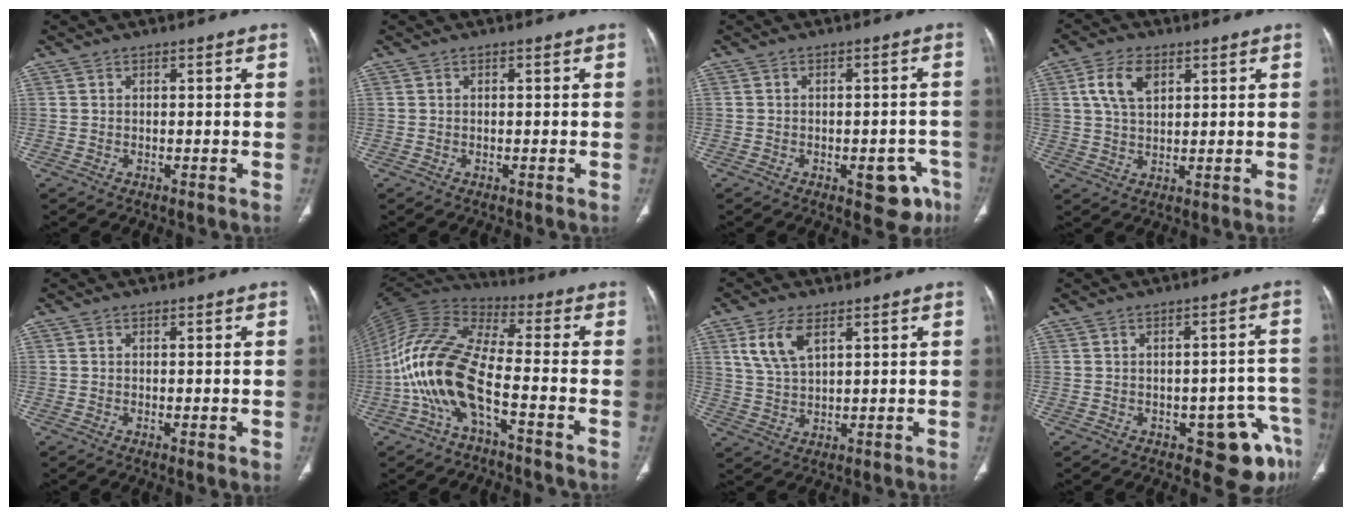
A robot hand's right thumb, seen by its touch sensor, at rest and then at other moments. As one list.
[{"total": 0.0}, {"total": 7.5, "force": [-3.6, 3.9, 5.2], "torque": [-0.027, 0.021, -0.039]}, {"total": 7.3, "force": [2.8, 4.4, 5.1], "torque": [-0.094, -0.005, 0.054]}, {"total": 1.2, "force": [-0.1, 0.3, 1.2], "torque": [-0.026, -0.008, -0.001]}, {"total": 16.3, "force": [-5.4, 5.8, 14.3], "torque": [-0.305, 0.058, -0.114]}, {"total": 7.2, "force": [3.4, 3.4, 5.4], "torque": [-0.110, -0.010, 0.072]}, {"total": 9.0, "force": [-4.5, 4.2, 6.5], "torque": [-0.035, 0.028, -0.051]}]